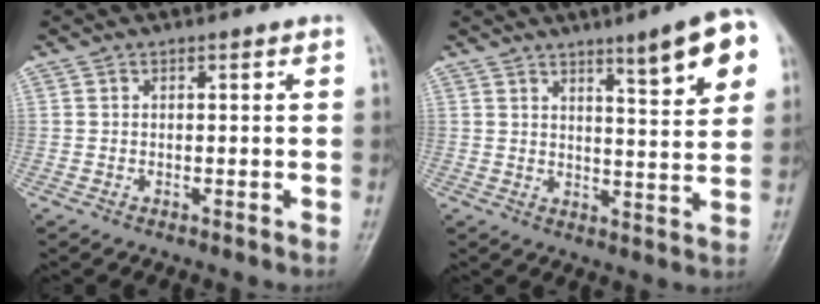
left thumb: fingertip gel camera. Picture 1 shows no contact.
{"total": 11.4, "force": [6.0, 2.0, 9.5], "torque": [-0.113, -0.026, 0.080]}